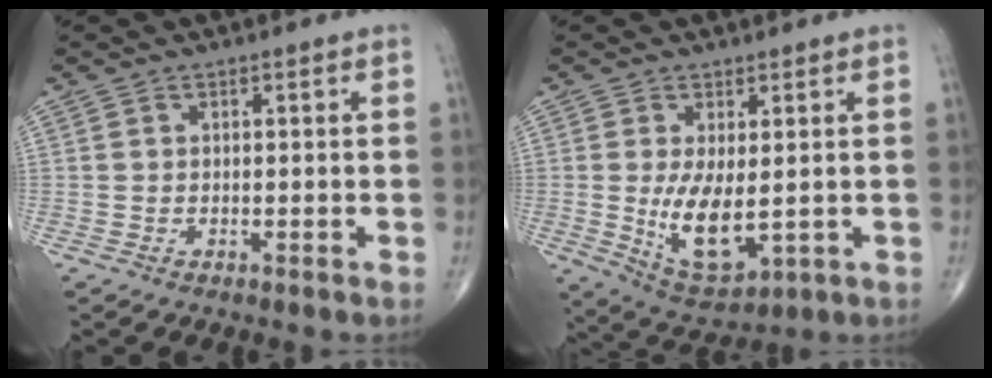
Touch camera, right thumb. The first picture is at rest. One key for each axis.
{"total": 9.5, "fx": -0.4, "fy": 4.3, "fz": 8.4, "tx": -0.140, "ty": -0.027, "tz": 0.012}